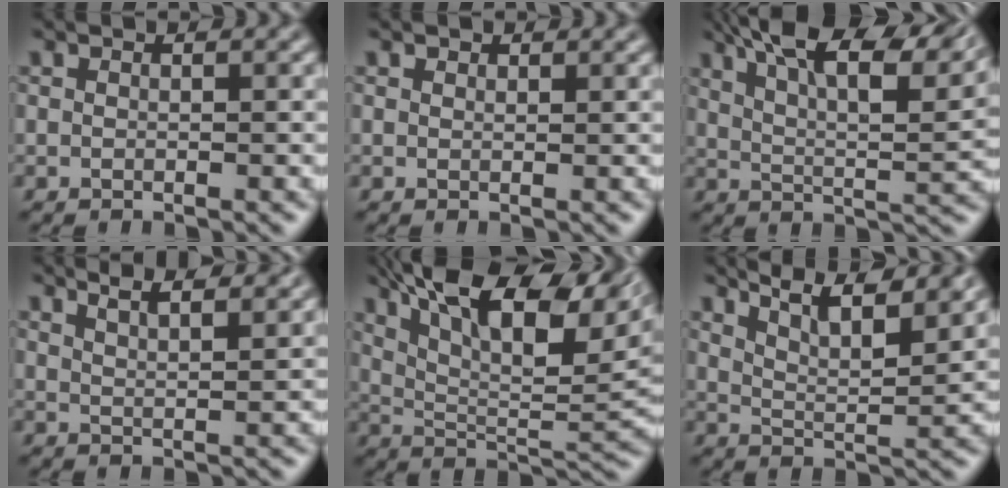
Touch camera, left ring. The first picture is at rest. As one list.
[{"total": 0.7, "force": [0.6, 0.3, 0.2], "torque": [-0.010, 0.005, 0.010]}, {"total": 13.0, "force": [8.3, 4.0, 9.1], "torque": [-0.163, 0.029, 0.115]}, {"total": 5.7, "force": [4.4, 1.7, 3.2], "torque": [-0.035, 0.032, 0.042]}, {"total": 14.5, "force": [7.5, 5.2, 11.3], "torque": [-0.204, 0.041, 0.132]}, {"total": 8.8, "force": [6.4, 2.3, 5.5], "torque": [-0.094, 0.023, 0.081]}]